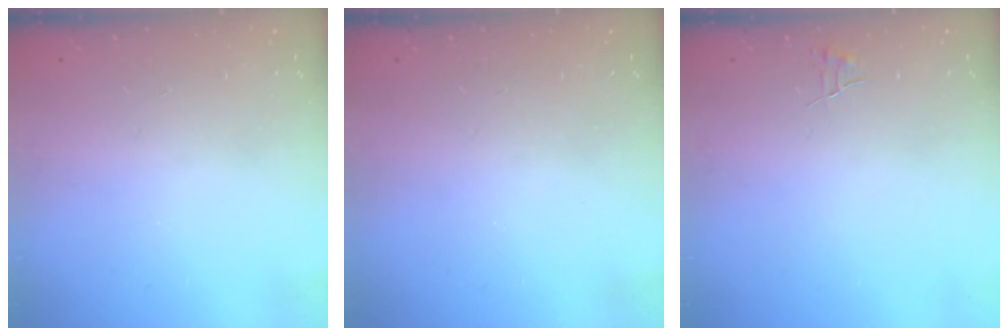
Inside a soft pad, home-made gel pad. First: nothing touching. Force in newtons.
{"total": 0.0}
{"total": 3.3, "press": 3.2, "slide": 0.3}